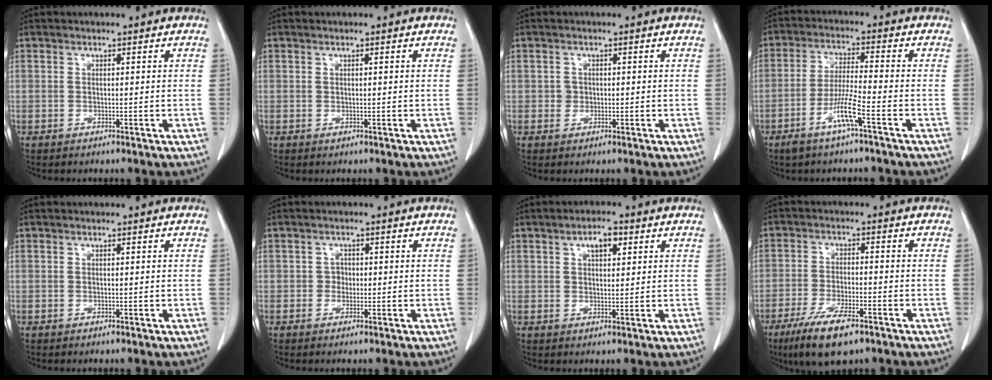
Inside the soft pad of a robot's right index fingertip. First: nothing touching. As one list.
[{"total": 0.8, "force": [0.0, 0.6, 0.5], "torque": [-0.012, -0.001, 0.003]}, {"total": 1.8, "force": [-0.1, 1.7, 0.5], "torque": [-0.008, 0.009, 0.003]}, {"total": 6.8, "force": [-3.5, 0.0, 5.8], "torque": [-0.120, -0.001, -0.069]}, {"total": 0.0}, {"total": 1.9, "force": [-0.2, 1.7, 0.8], "torque": [-0.008, 0.008, -0.002]}, {"total": 4.6, "force": [2.1, 2.1, 3.5], "torque": [-0.064, 0.006, 0.036]}, {"total": 9.6, "force": [-5.9, 2.8, 7.0], "torque": [-0.135, -0.016, -0.099]}]